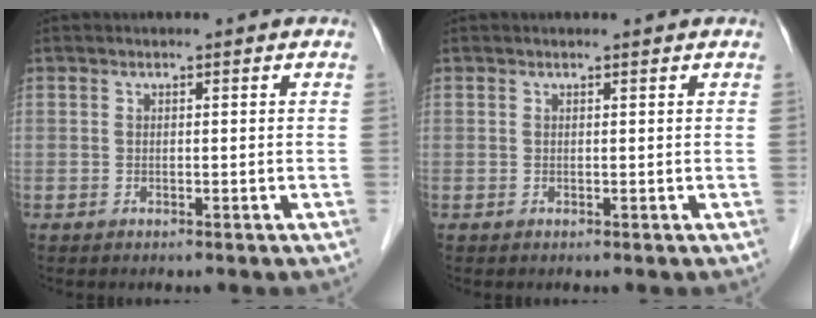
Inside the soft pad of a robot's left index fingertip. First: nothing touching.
{"total": 0.6, "force": [0.5, 0.0, 0.2], "torque": [-0.008, 0.001, 0.008]}